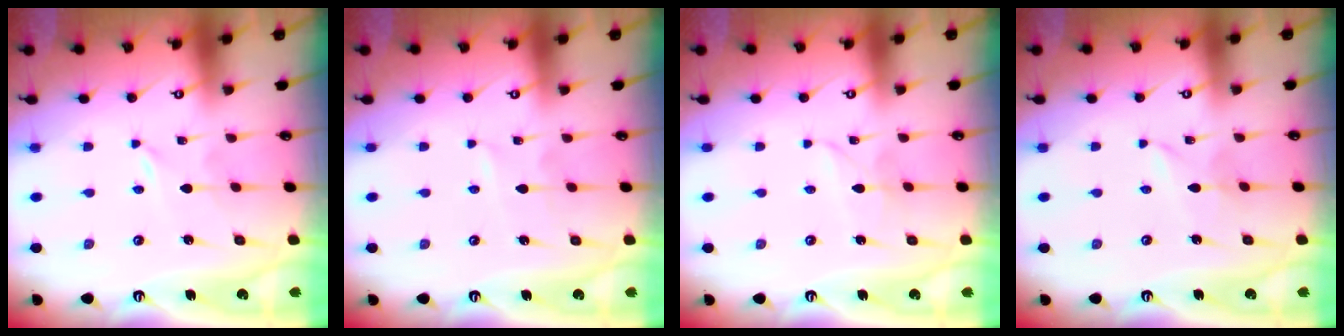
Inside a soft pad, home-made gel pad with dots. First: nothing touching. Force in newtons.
{"total": 2.2, "press": 2.2, "slide": 0.3}
{"total": 3.6, "press": 3.6, "slide": 0.2}
{"total": 1.9, "press": 1.9, "slide": 0.2}